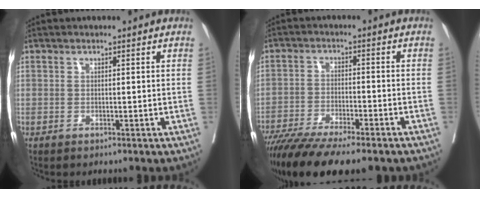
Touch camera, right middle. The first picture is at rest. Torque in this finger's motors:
{"motor_torque": [1.14, -1.00, 0.54, 0.21]}